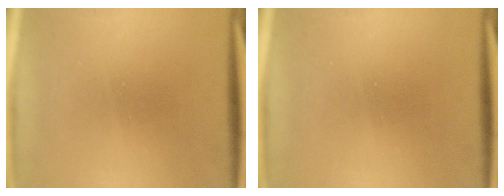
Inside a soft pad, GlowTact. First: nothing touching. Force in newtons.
{"total": 0.0}